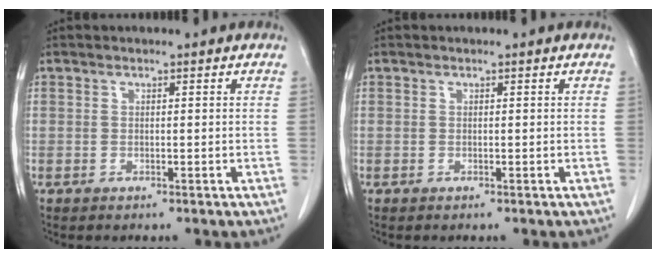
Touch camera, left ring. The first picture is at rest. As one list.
[{"total": 0.0}]